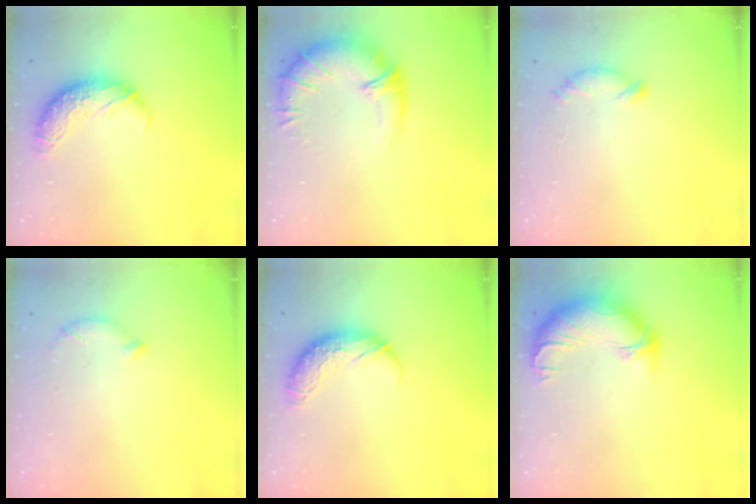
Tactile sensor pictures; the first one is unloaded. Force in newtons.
{"total": 2.9, "press": 0.7, "slide": 2.8}
{"total": 7.3, "press": 7.3, "slide": 0.4}
{"total": 6.0, "press": 5.9, "slide": 0.7}
{"total": 0.0}
{"total": 3.5, "press": 2.8, "slide": 2.1}